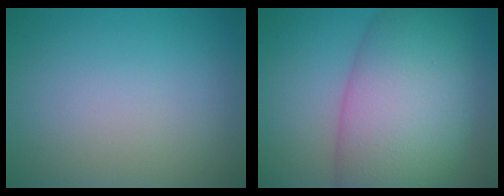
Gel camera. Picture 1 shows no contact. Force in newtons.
{"total": 11.9, "press": 11.9, "slide": 0.2}